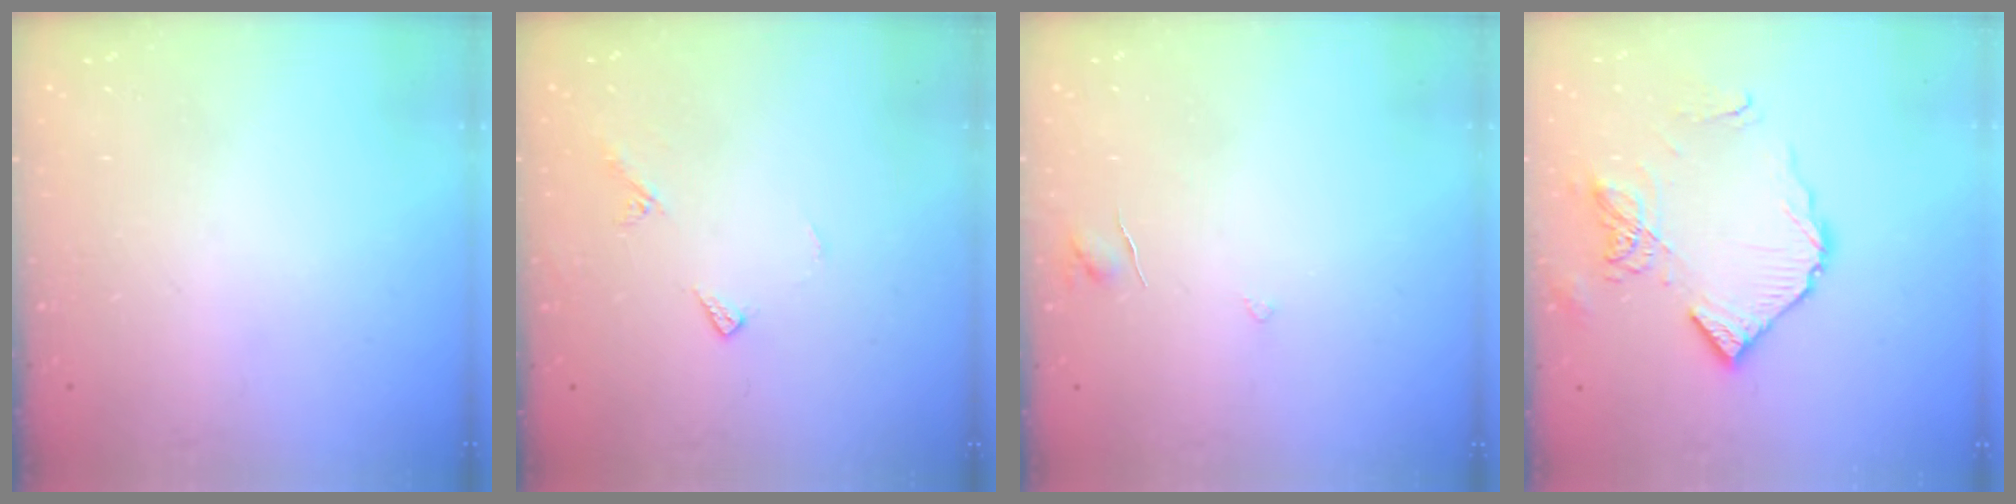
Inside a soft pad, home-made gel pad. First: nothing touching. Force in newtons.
{"total": 6.4, "press": 6.4, "slide": 0.7}
{"total": 3.2, "press": 3.1, "slide": 0.2}
{"total": 12.2, "press": 12.2, "slide": 1.3}